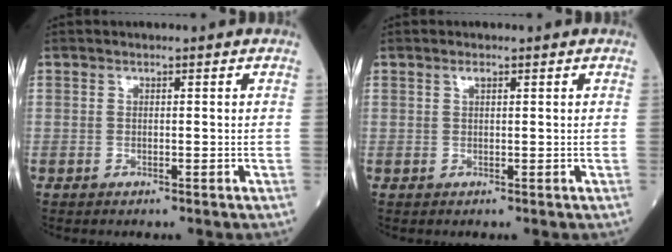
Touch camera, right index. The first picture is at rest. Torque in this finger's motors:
{"motor_torque": [-0.06, 0.01, -0.01, 0.02]}